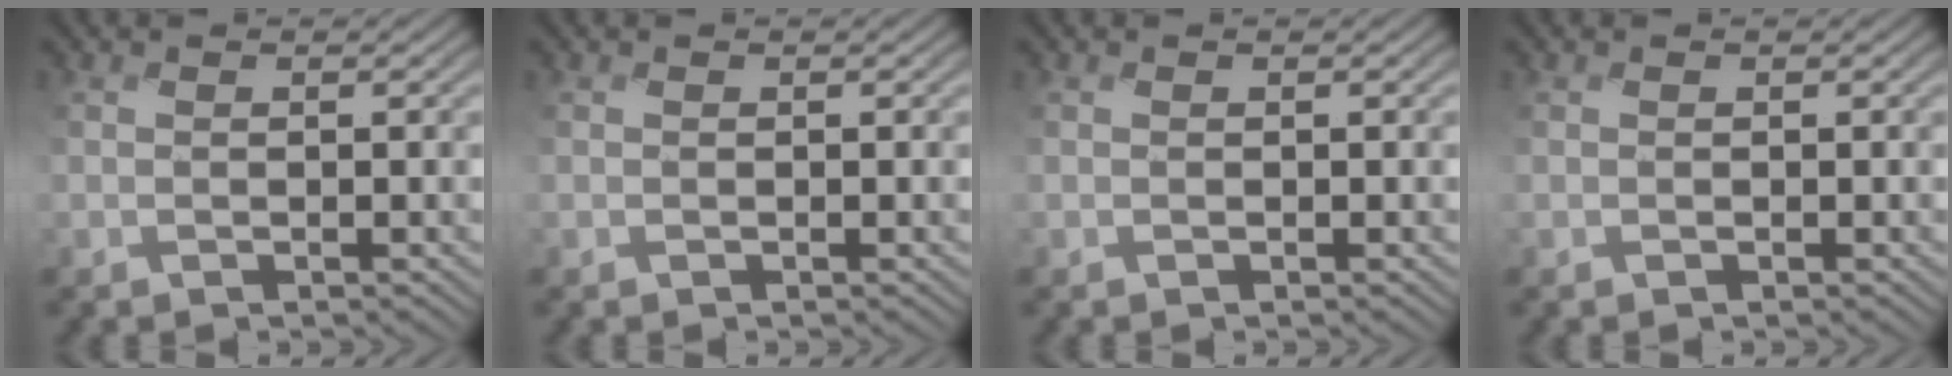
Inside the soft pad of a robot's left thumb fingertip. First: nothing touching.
{"total": 0.0}
{"total": 0.0}
{"total": 0.0}